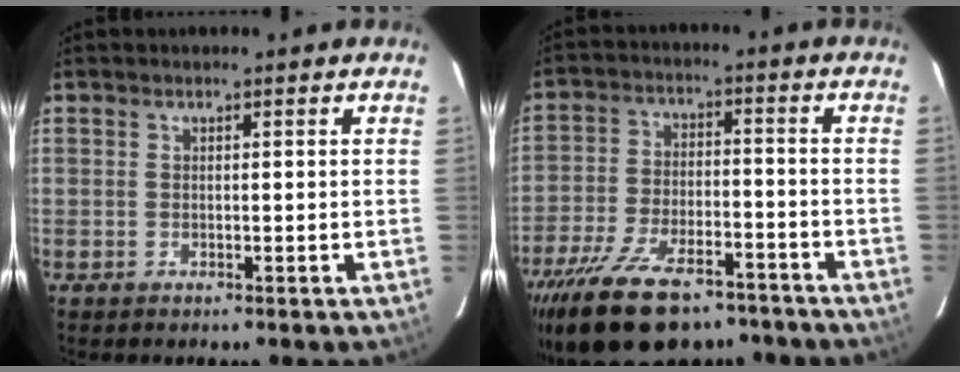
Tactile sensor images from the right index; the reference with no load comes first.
{"total": 20.2, "force": [-15.0, 8.6, 10.4], "torque": [-0.216, -0.022, -0.237]}